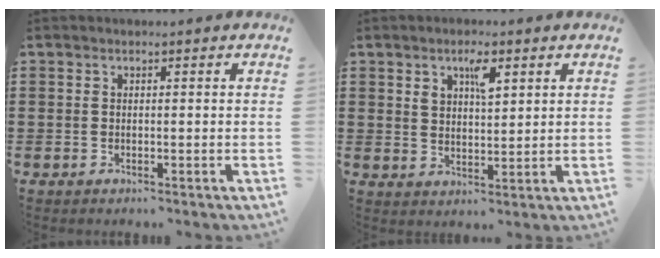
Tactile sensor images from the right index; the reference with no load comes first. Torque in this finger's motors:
{"motor_torque": [0.07, -0.07, 0.21, 0.08]}